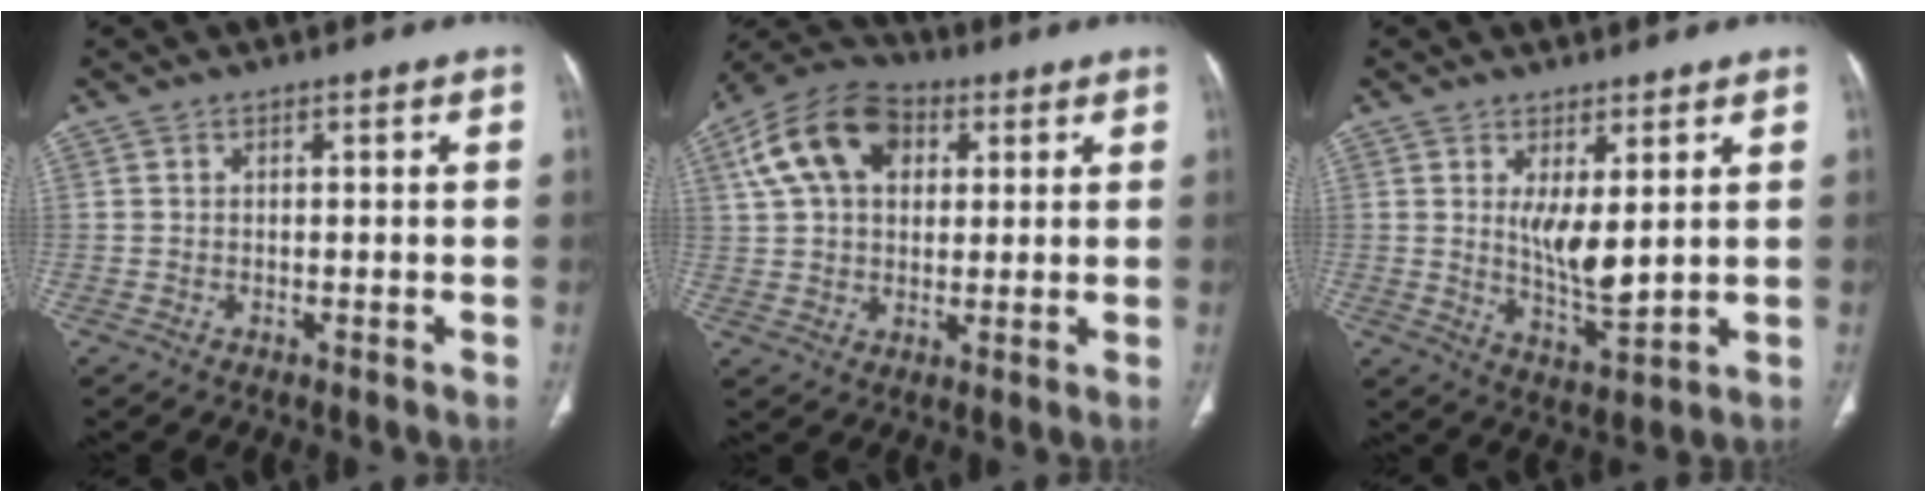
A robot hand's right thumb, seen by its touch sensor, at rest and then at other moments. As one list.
[{"total": 14.5, "force": [4.9, 9.7, 9.7], "torque": [-0.166, 0.014, 0.080]}, {"total": 7.3, "force": [1.8, 2.4, 6.6], "torque": [-0.116, -0.031, 0.045]}]